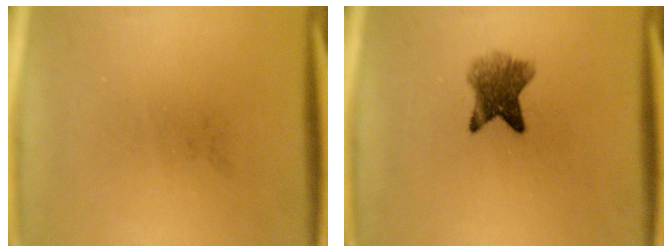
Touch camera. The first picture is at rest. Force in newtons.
{"total": 5.7}